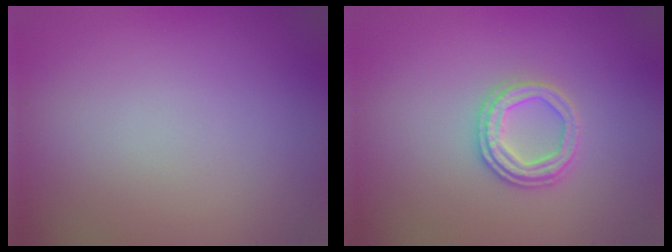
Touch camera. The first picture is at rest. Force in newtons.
{"total": 2.5, "press": 2.4, "slide": 0.6}